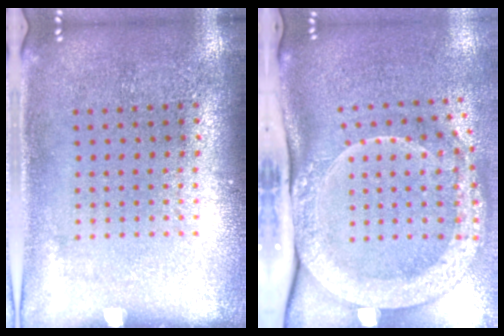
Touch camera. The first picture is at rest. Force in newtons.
{"total": 3.2, "press": 2.3, "slide": 2.3}